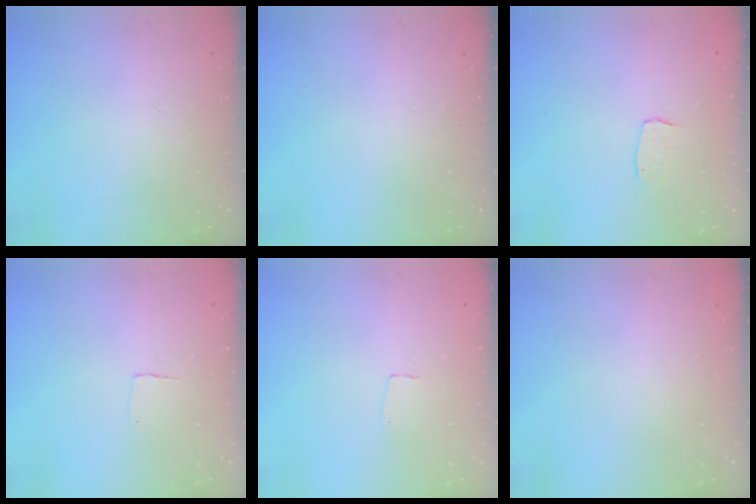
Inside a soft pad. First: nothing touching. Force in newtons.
{"total": 0.0}
{"total": 3.0, "press": 3.0, "slide": 0.2}
{"total": 2.3, "press": 2.3, "slide": 0.1}
{"total": 3.0, "press": 3.0, "slide": 0.2}
{"total": 0.0}